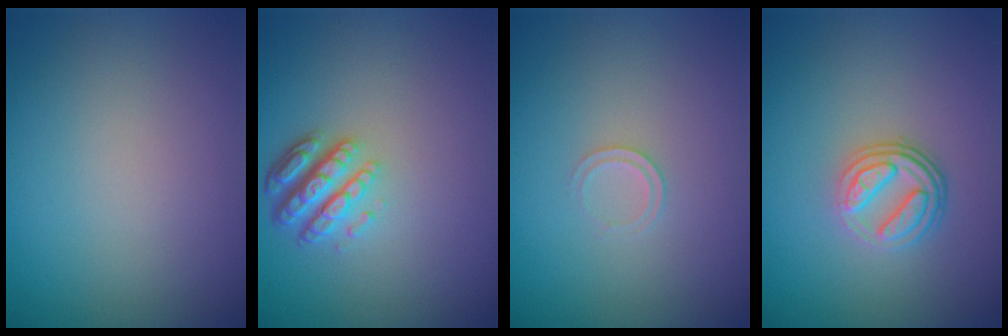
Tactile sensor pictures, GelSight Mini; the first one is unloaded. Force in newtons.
{"total": 4.4, "press": 3.2, "slide": 3.1}
{"total": 0.9, "press": 0.9, "slide": 0.1}
{"total": 3.8, "press": 2.7, "slide": 2.7}